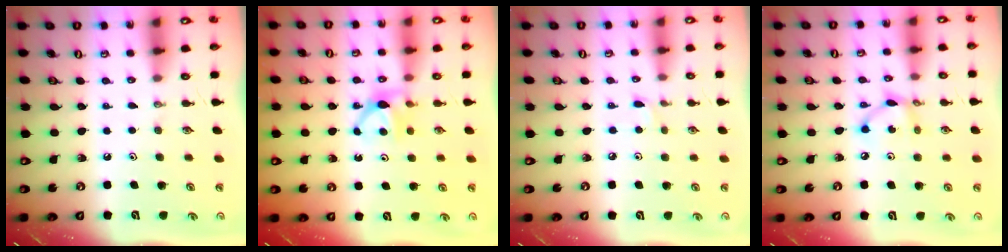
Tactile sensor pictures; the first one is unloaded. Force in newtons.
{"total": 5.1, "press": 5.0, "slide": 0.7}
{"total": 1.9, "press": 1.9, "slide": 0.2}
{"total": 7.0, "press": 7.0, "slide": 0.2}